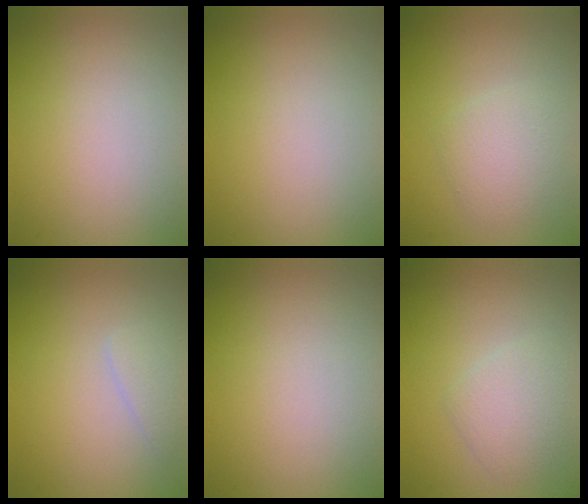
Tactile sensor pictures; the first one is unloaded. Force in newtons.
{"total": 0.0}
{"total": 2.3, "press": 2.3, "slide": 0.2}
{"total": 1.3, "press": 1.3, "slide": 0.1}
{"total": 0.0}
{"total": 2.2, "press": 2.2, "slide": 0.1}